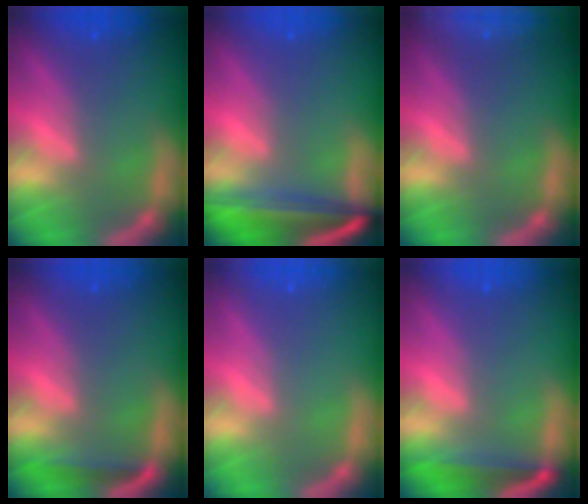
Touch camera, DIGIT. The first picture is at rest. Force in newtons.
{"total": 9.2}
{"total": 10.0}
{"total": 1.9}
{"total": 0.0}
{"total": 4.0}